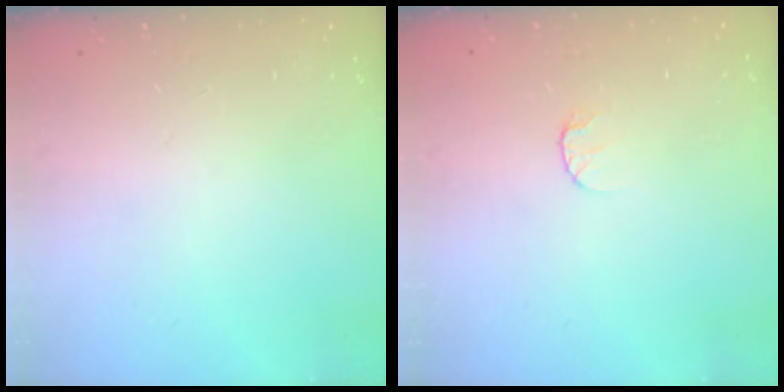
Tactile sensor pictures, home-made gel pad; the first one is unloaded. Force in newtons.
{"total": 5.0, "press": 5.0, "slide": 0.5}